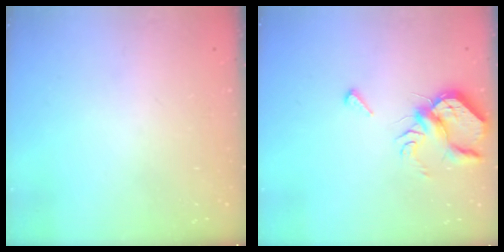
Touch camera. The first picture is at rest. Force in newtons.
{"total": 6.3, "press": 6.3, "slide": 0.9}